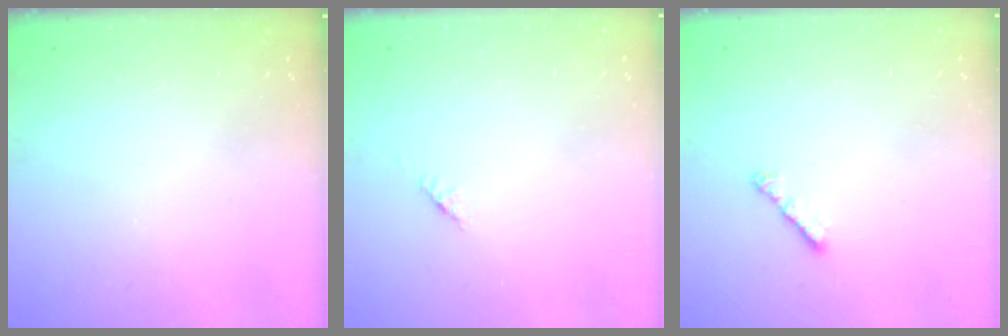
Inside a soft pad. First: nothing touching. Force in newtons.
{"total": 1.4, "press": 1.3, "slide": 0.5}
{"total": 3.0, "press": 2.9, "slide": 0.6}